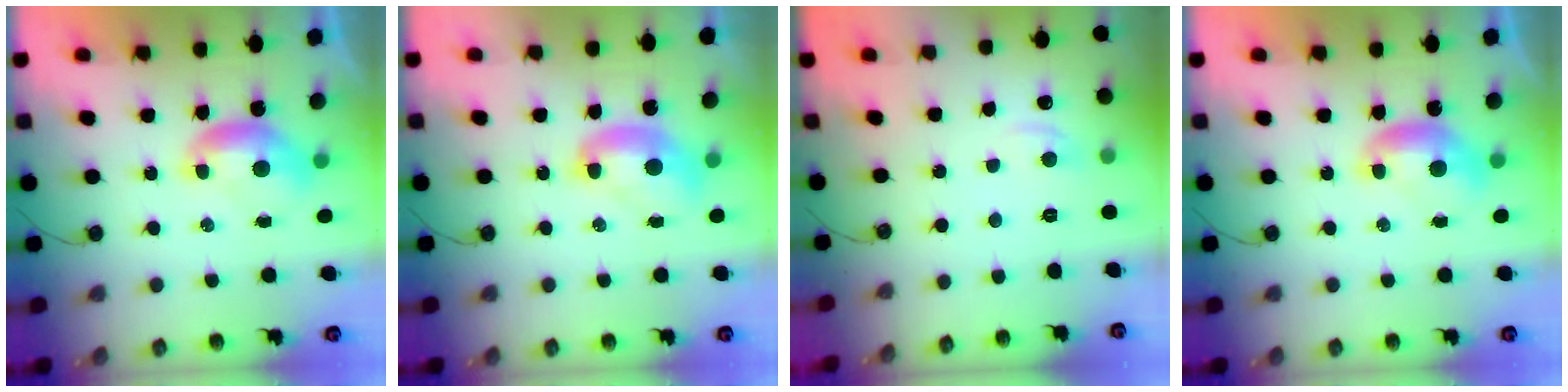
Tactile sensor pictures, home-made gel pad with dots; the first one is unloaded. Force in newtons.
{"total": 2.1, "press": 2.1, "slide": 0.2}
{"total": 1.6, "press": 1.4, "slide": 0.7}
{"total": 0.0}